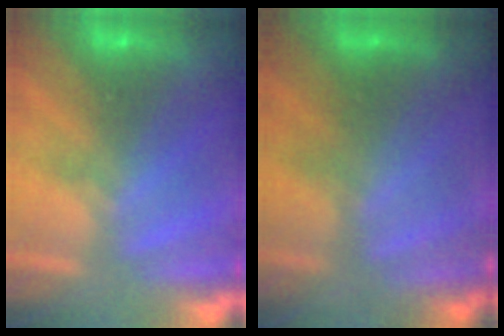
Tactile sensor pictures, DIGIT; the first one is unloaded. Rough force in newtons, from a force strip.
{"total": 4.6}